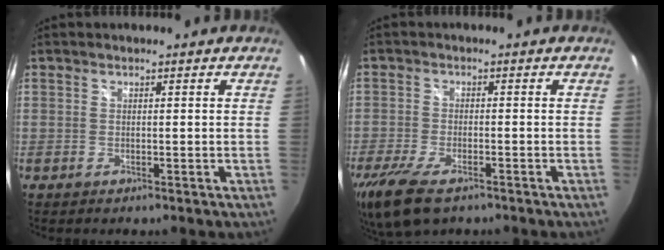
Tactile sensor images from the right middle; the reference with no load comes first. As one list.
[{"total": 10.1, "force": [-6.7, 3.9, 6.4], "torque": [-0.158, -0.032, -0.123]}]